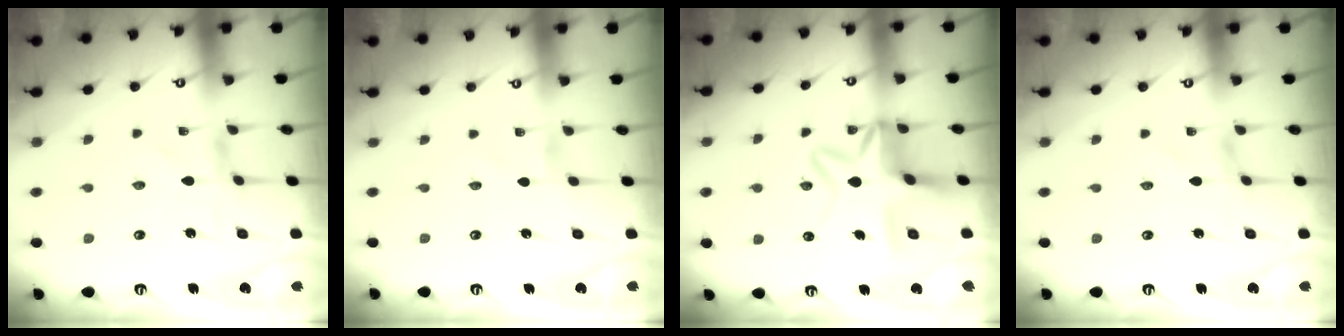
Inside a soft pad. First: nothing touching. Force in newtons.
{"total": 0.0}
{"total": 12.3, "press": 12.2, "slide": 1.3}
{"total": 0.6, "press": 0.6, "slide": 0.2}